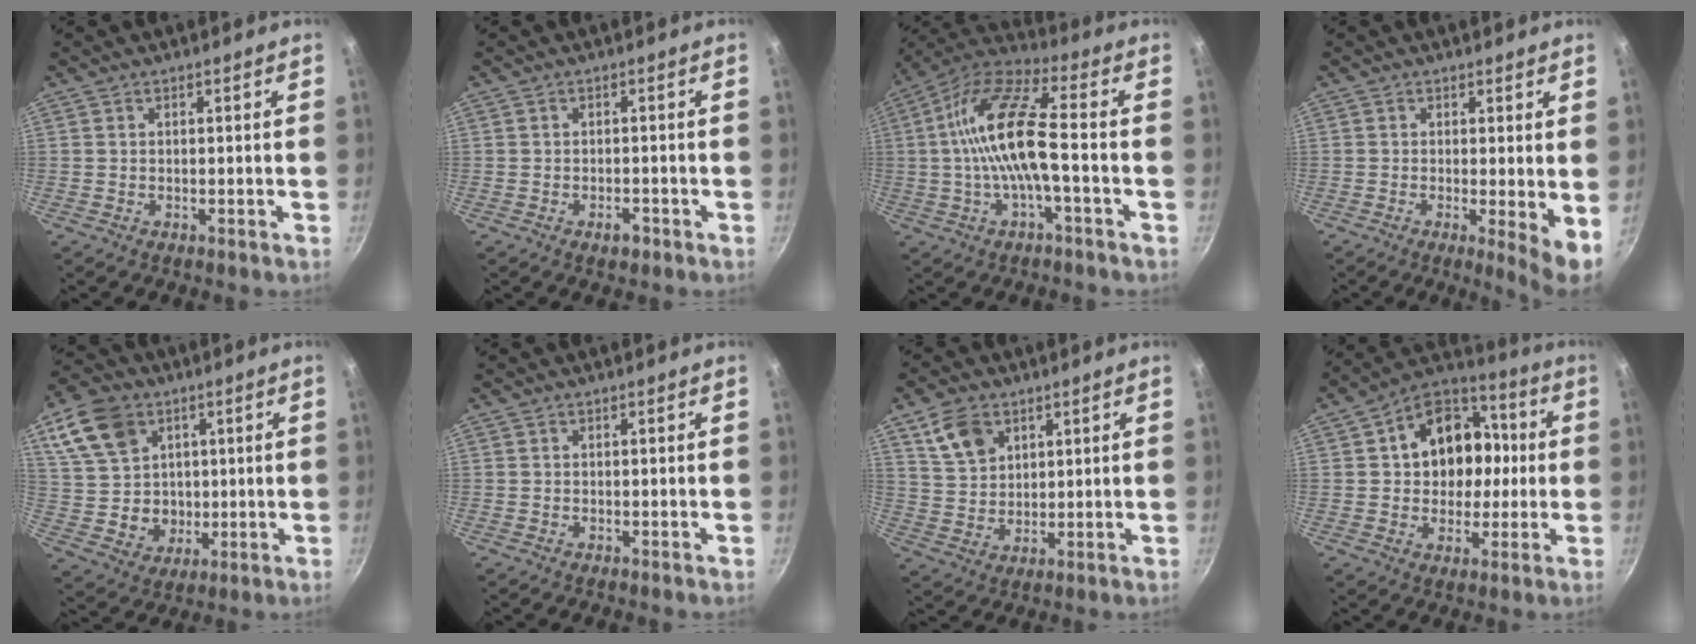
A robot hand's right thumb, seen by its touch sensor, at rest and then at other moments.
{"total": 2.3, "force": [-1.3, 1.2, 1.4], "torque": [-0.014, 0.013, -0.018]}
{"total": 14.7, "force": [-1.4, 4.3, 14.0], "torque": [-0.271, 0.036, -0.041]}
{"total": 5.5, "force": [-0.1, 0.9, 5.4], "torque": [-0.077, -0.022, -0.003]}
{"total": 16.3, "force": [5.8, 13.0, 7.9], "torque": [-0.129, -0.005, 0.122]}
{"total": 0.0}
{"total": 8.4, "force": [4.3, 5.8, 4.3], "torque": [-0.058, -0.014, 0.089]}
{"total": 16.6, "force": [1.7, 13.2, 9.9], "torque": [-0.116, 0.030, 0.019]}